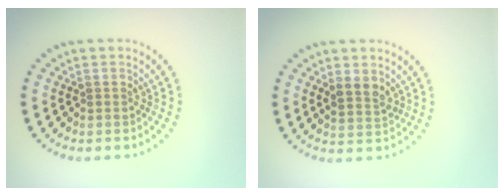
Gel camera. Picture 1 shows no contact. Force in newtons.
{"total": 2.0, "press": 1.8, "slide": 0.8}